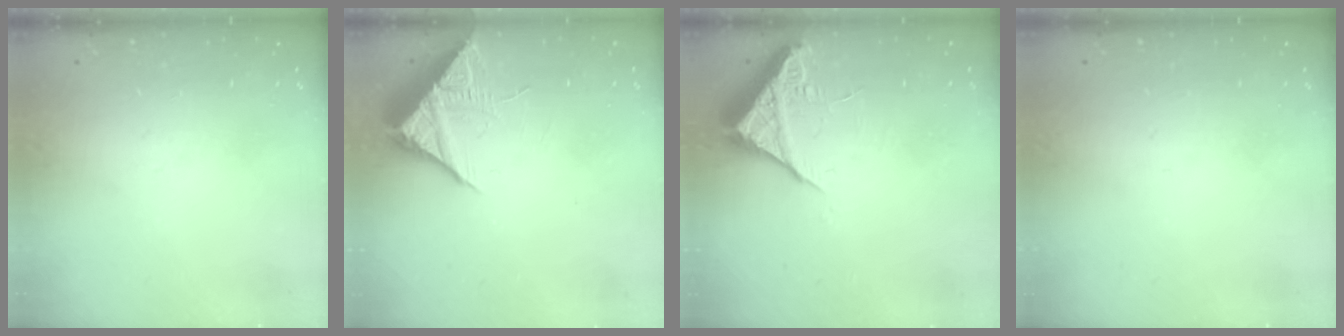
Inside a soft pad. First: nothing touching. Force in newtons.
{"total": 9.7, "press": 9.7, "slide": 0.5}
{"total": 6.7, "press": 6.7, "slide": 0.5}
{"total": 0.0}